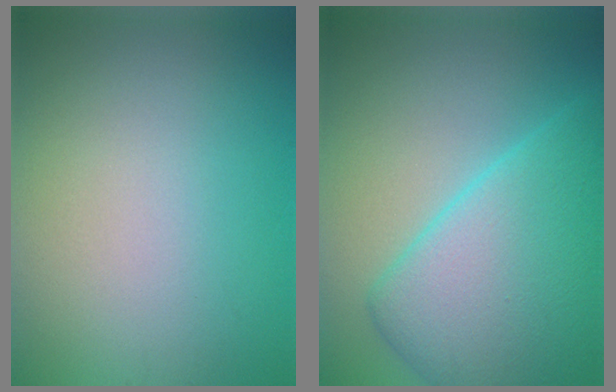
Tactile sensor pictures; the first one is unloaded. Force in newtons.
{"total": 10.9, "press": 10.9, "slide": 0.2}